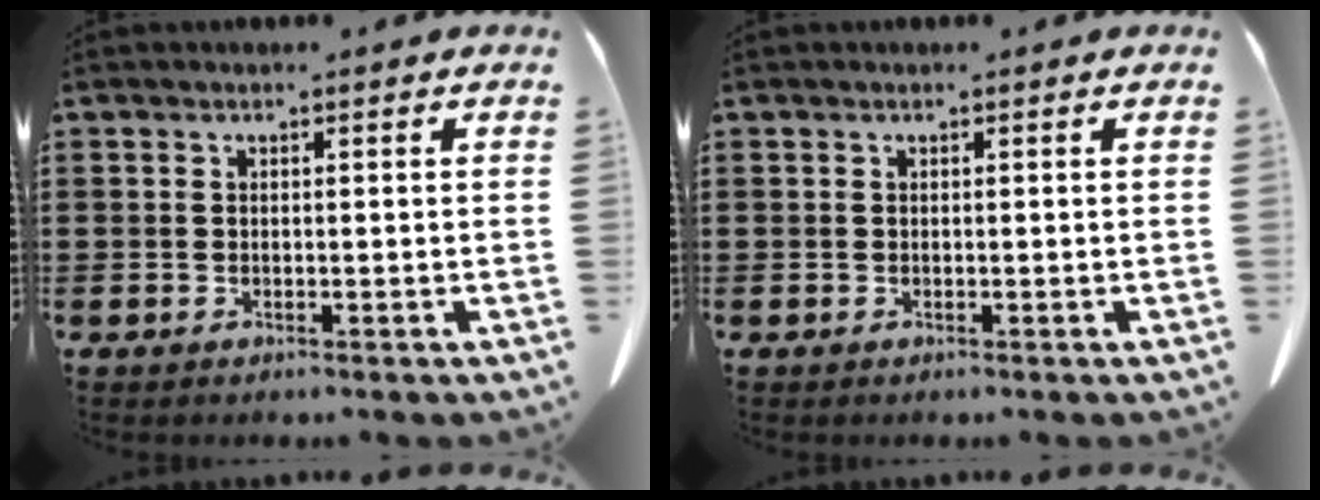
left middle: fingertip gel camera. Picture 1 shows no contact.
{"total": 0.0}